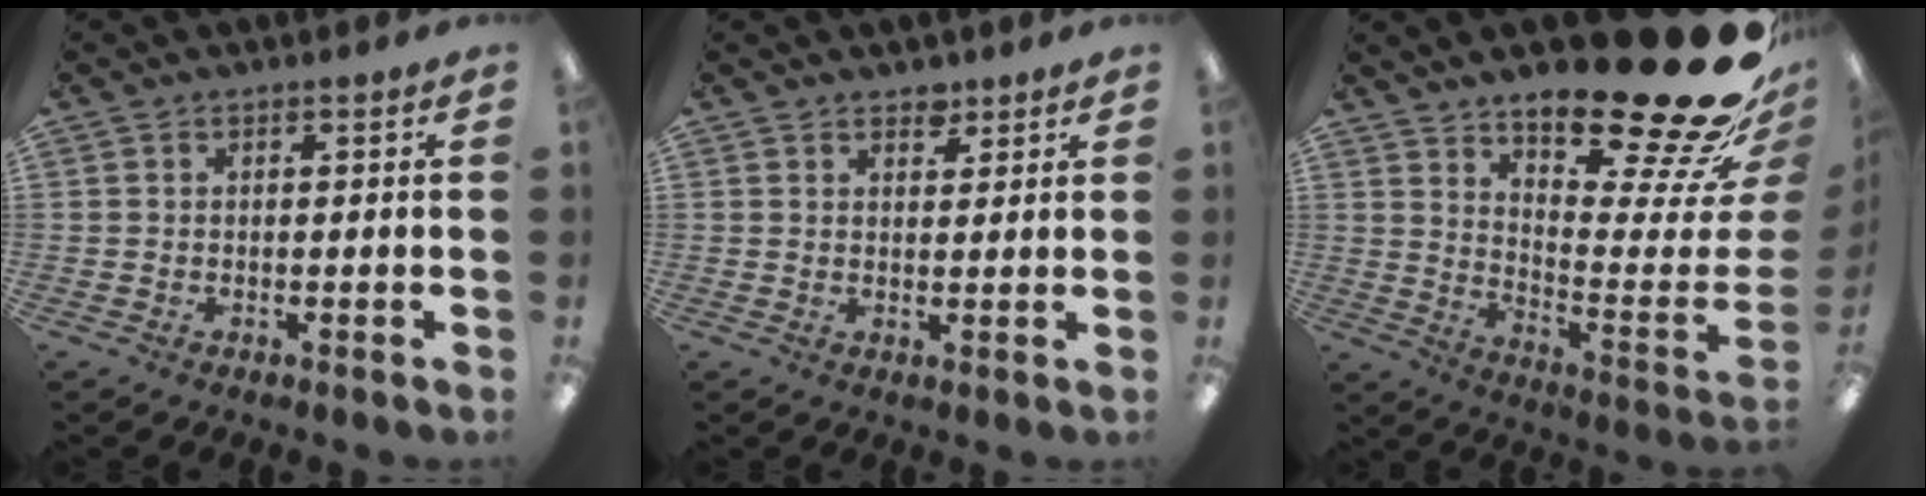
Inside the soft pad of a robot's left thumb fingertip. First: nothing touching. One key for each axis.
{"total": 3.1, "fx": 2.5, "fy": 1.6, "fz": 0.7, "tx": 0.008, "ty": -0.014, "tz": 0.043}
{"total": 26.3, "fx": 19.6, "fy": 6.5, "fz": 16.3, "tx": -0.171, "ty": -0.168, "tz": 0.322}